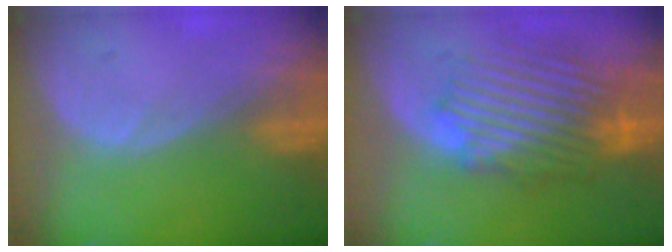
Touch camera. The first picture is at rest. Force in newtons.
{"total": 9.9, "press": 9.1, "slide": 3.9}